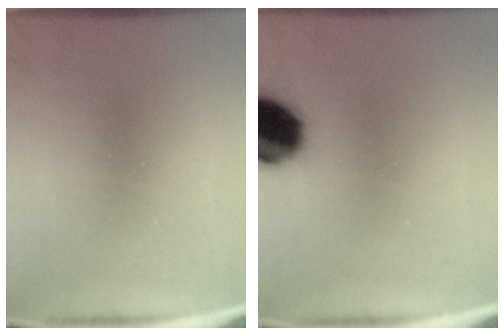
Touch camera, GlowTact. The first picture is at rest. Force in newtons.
{"total": 18.4}